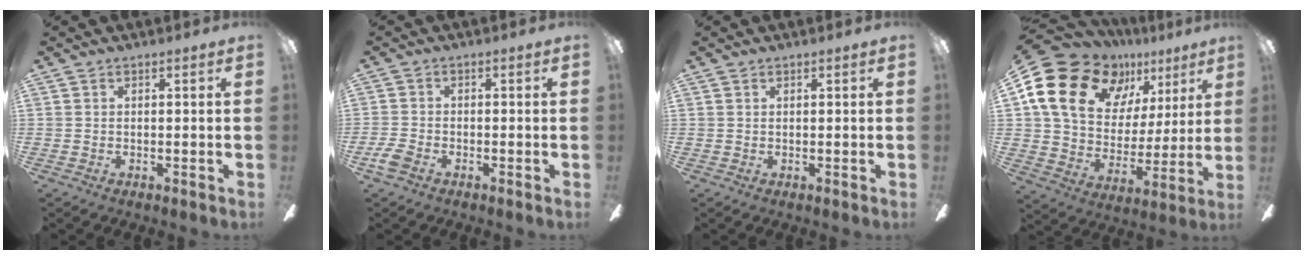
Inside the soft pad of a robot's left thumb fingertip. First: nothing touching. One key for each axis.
{"total": 3.4, "fx": -1.8, "fy": 2.0, "fz": 2.1, "tx": -0.049, "ty": 0.004, "tz": -0.037}
{"total": 0.6, "fx": 0.4, "fy": 0.3, "fz": 0.2, "tx": -0.005, "ty": 0.001, "tz": 0.007}
{"total": 21.6, "fx": 12.2, "fy": 15.1, "fz": 9.7, "tx": -0.187, "ty": -0.070, "tz": 0.238}